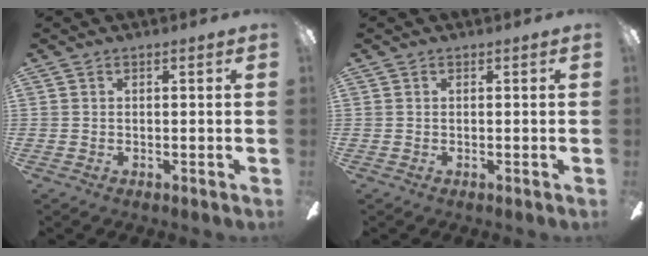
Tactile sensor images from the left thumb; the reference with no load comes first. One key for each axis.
{"total": 0.0}